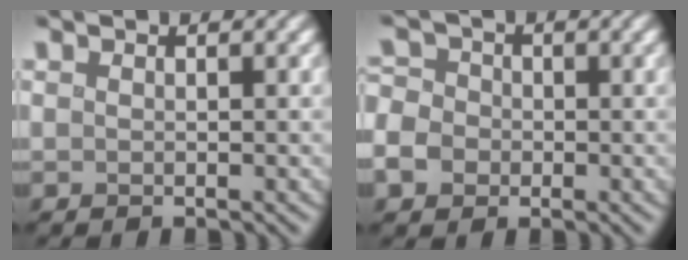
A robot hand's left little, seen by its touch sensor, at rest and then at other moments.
{"total": 3.0, "force": [-1.1, 2.6, 1.0], "torque": [-0.033, 0.003, -0.019]}